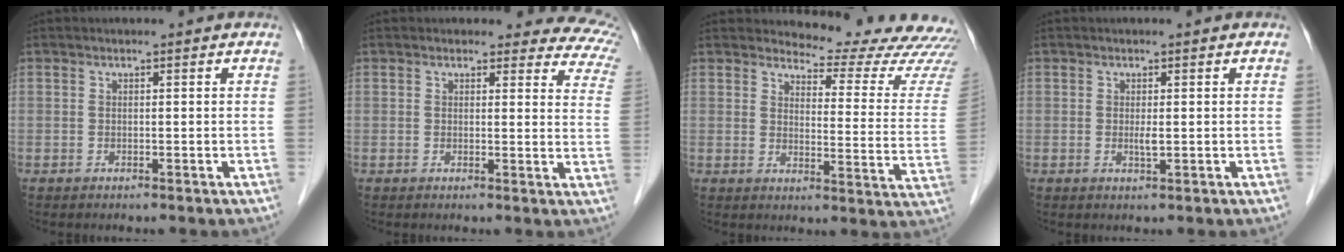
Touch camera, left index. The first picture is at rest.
{"total": 10.5, "force": [9.4, 4.0, 2.2], "torque": [0.024, -0.045, 0.055]}
{"total": 17.2, "force": [16.8, 2.0, 3.1], "torque": [-0.018, -0.124, 0.167]}
{"total": 1.3, "force": [-0.2, 0.2, 1.3], "torque": [-0.027, -0.008, -0.003]}